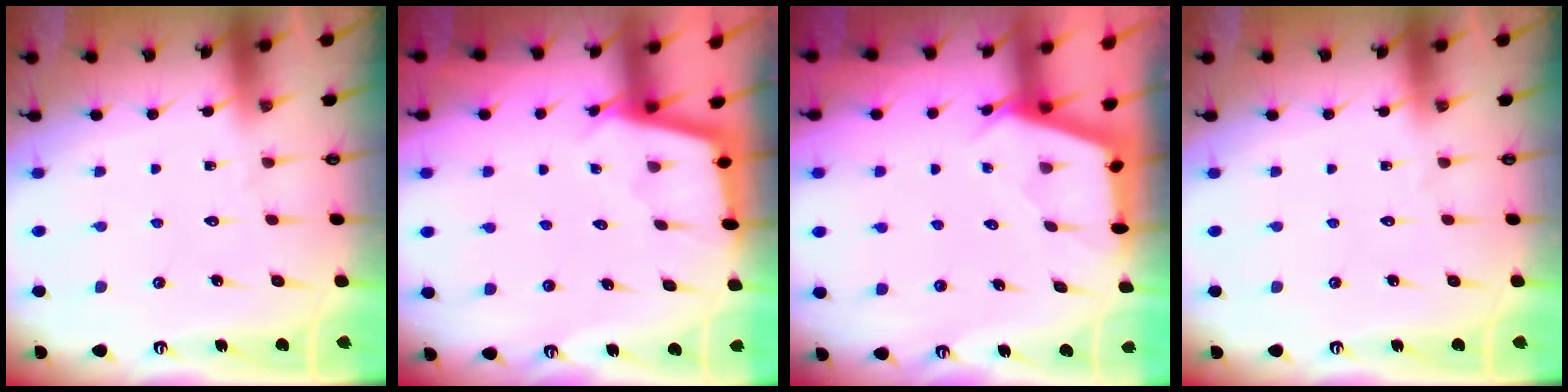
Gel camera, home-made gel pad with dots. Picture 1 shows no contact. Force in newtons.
{"total": 2.4, "press": 2.4, "slide": 0.2}
{"total": 2.6, "press": 2.6, "slide": 0.4}
{"total": 0.0}